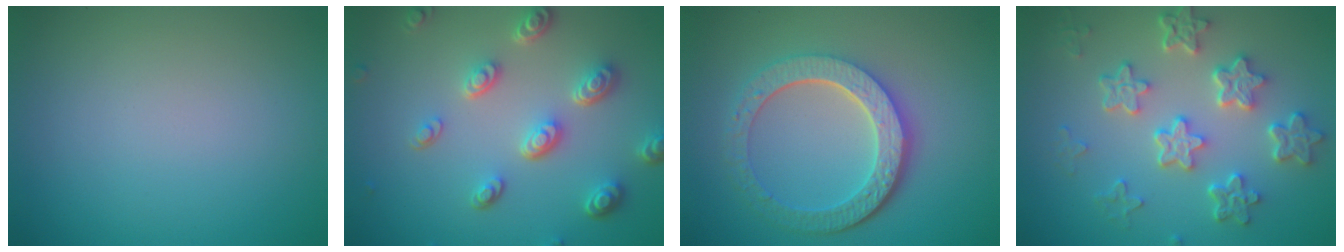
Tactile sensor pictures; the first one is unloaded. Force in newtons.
{"total": 5.0, "press": 3.8, "slide": 3.2}
{"total": 6.1, "press": 4.6, "slide": 4.0}
{"total": 5.9, "press": 4.6, "slide": 3.7}